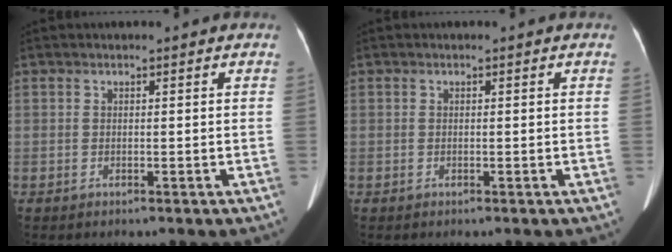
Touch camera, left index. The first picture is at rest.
{"total": 0.0}